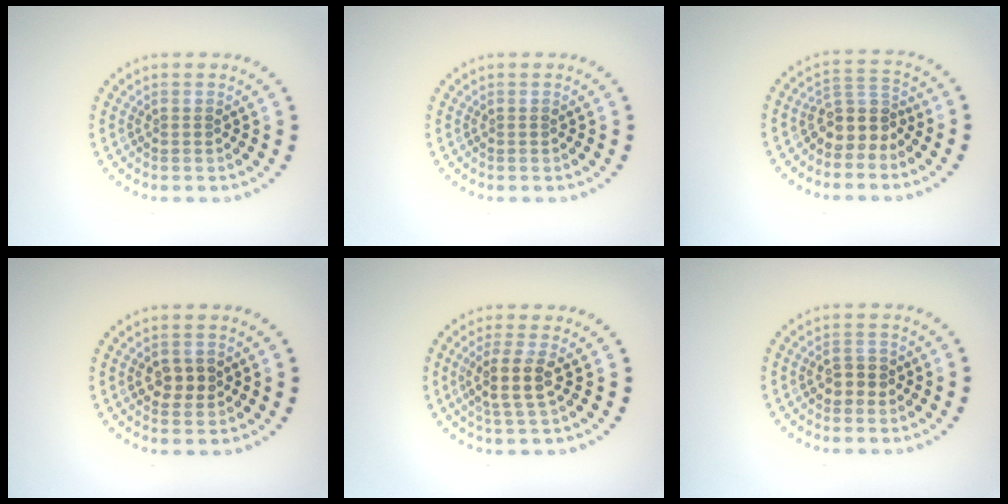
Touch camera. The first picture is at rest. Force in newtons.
{"total": 0.0}
{"total": 3.3, "press": 2.6, "slide": 2.1}
{"total": 2.4, "press": 2.3, "slide": 0.3}
{"total": 2.8, "press": 2.4, "slide": 1.5}
{"total": 1.8, "press": 1.8, "slide": 0.5}